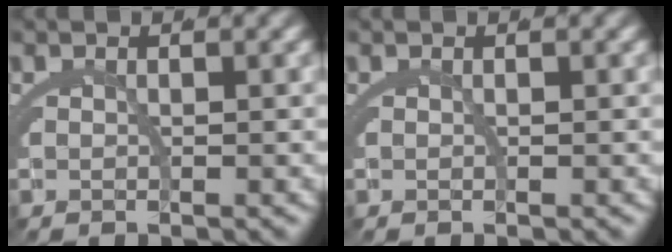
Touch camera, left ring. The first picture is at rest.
{"total": 0.0}